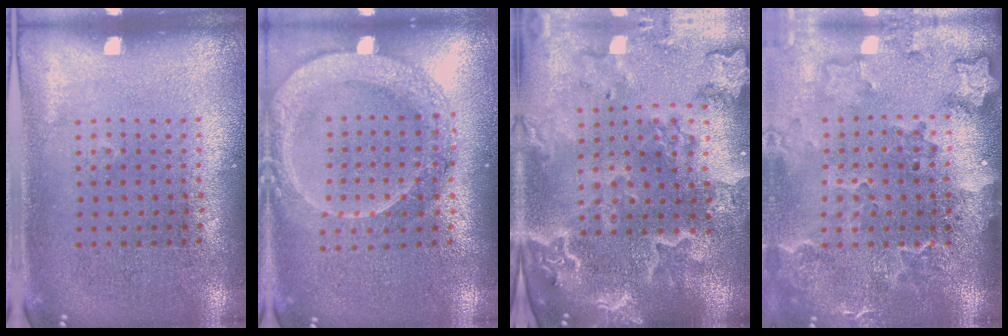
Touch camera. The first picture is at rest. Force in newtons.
{"total": 2.0, "press": 1.8, "slide": 0.7}
{"total": 4.0, "press": 3.4, "slide": 2.1}
{"total": 2.9, "press": 2.2, "slide": 1.8}